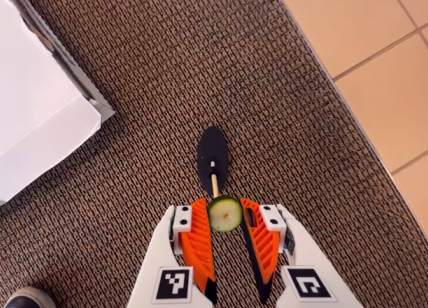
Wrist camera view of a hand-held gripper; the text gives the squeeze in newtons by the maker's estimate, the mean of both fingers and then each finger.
{"total": 6.3, "left": 6.0, "right": 6.7}